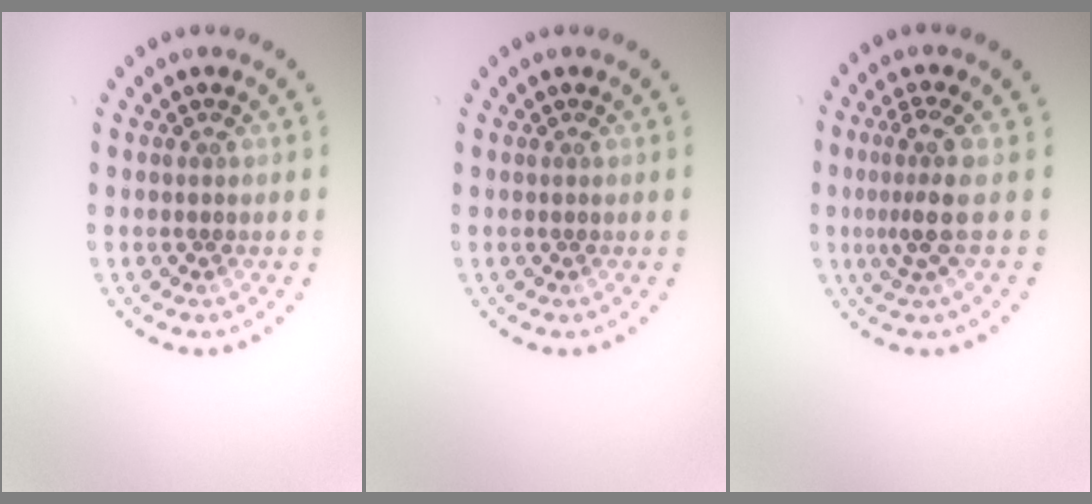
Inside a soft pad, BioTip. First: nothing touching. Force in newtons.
{"total": 0.0}
{"total": 3.0, "press": 2.1, "slide": 2.1}